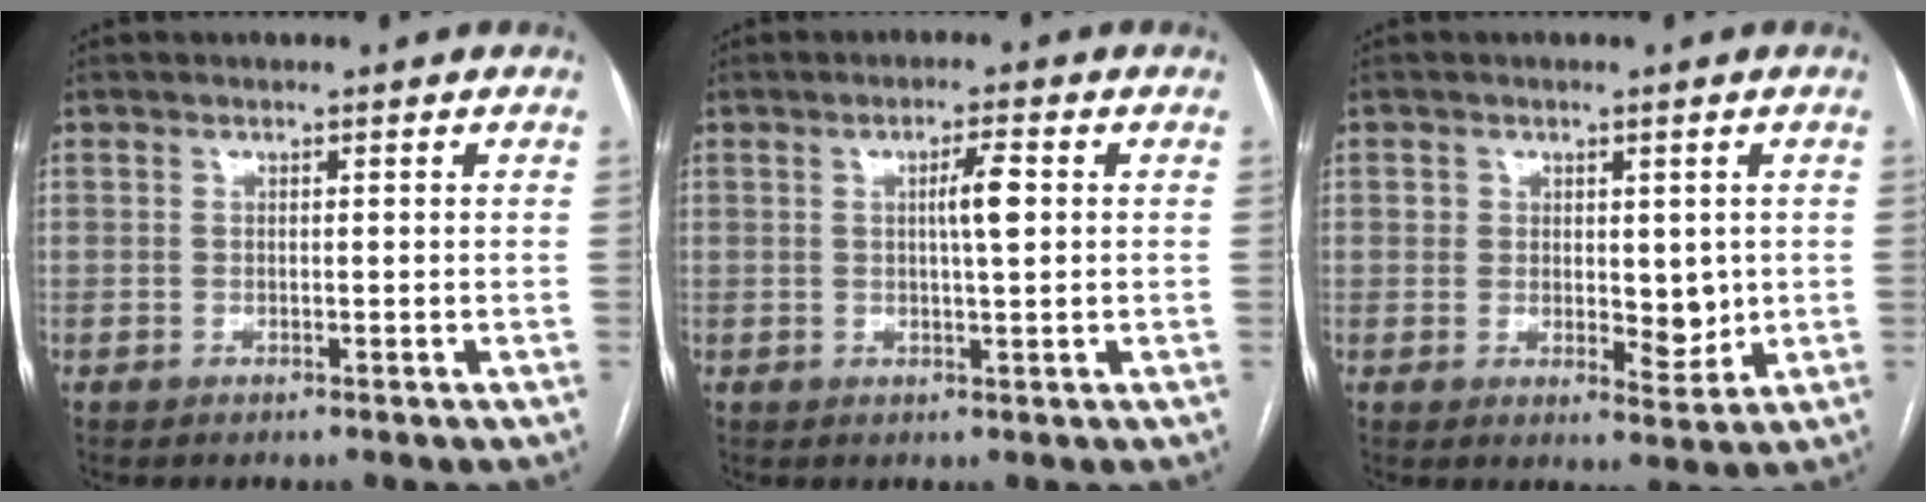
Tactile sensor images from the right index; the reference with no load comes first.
{"total": 3.7, "force": [0.6, 0.2, 3.7], "torque": [-0.063, 0.002, 0.010]}
{"total": 5.0, "force": [0.4, 3.2, 3.8], "torque": [-0.043, -0.007, 0.012]}